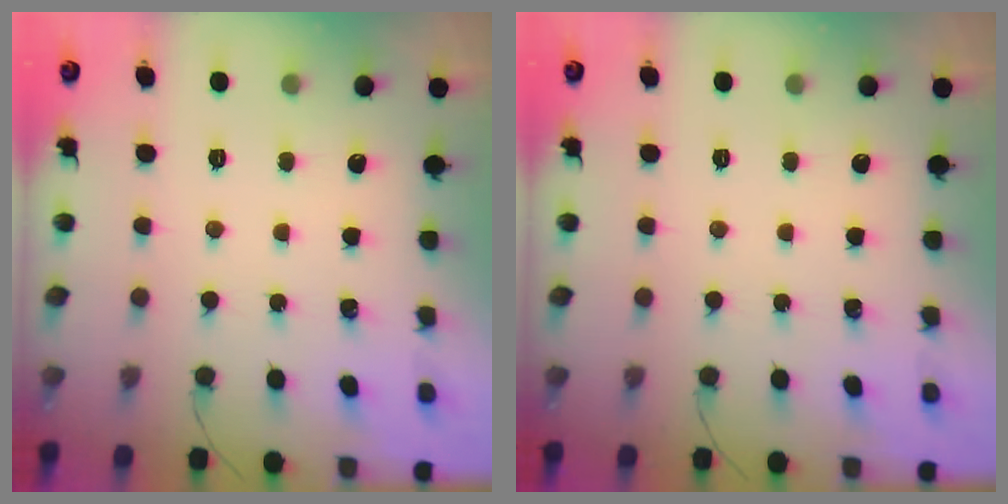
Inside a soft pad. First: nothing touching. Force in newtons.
{"total": 0.0}